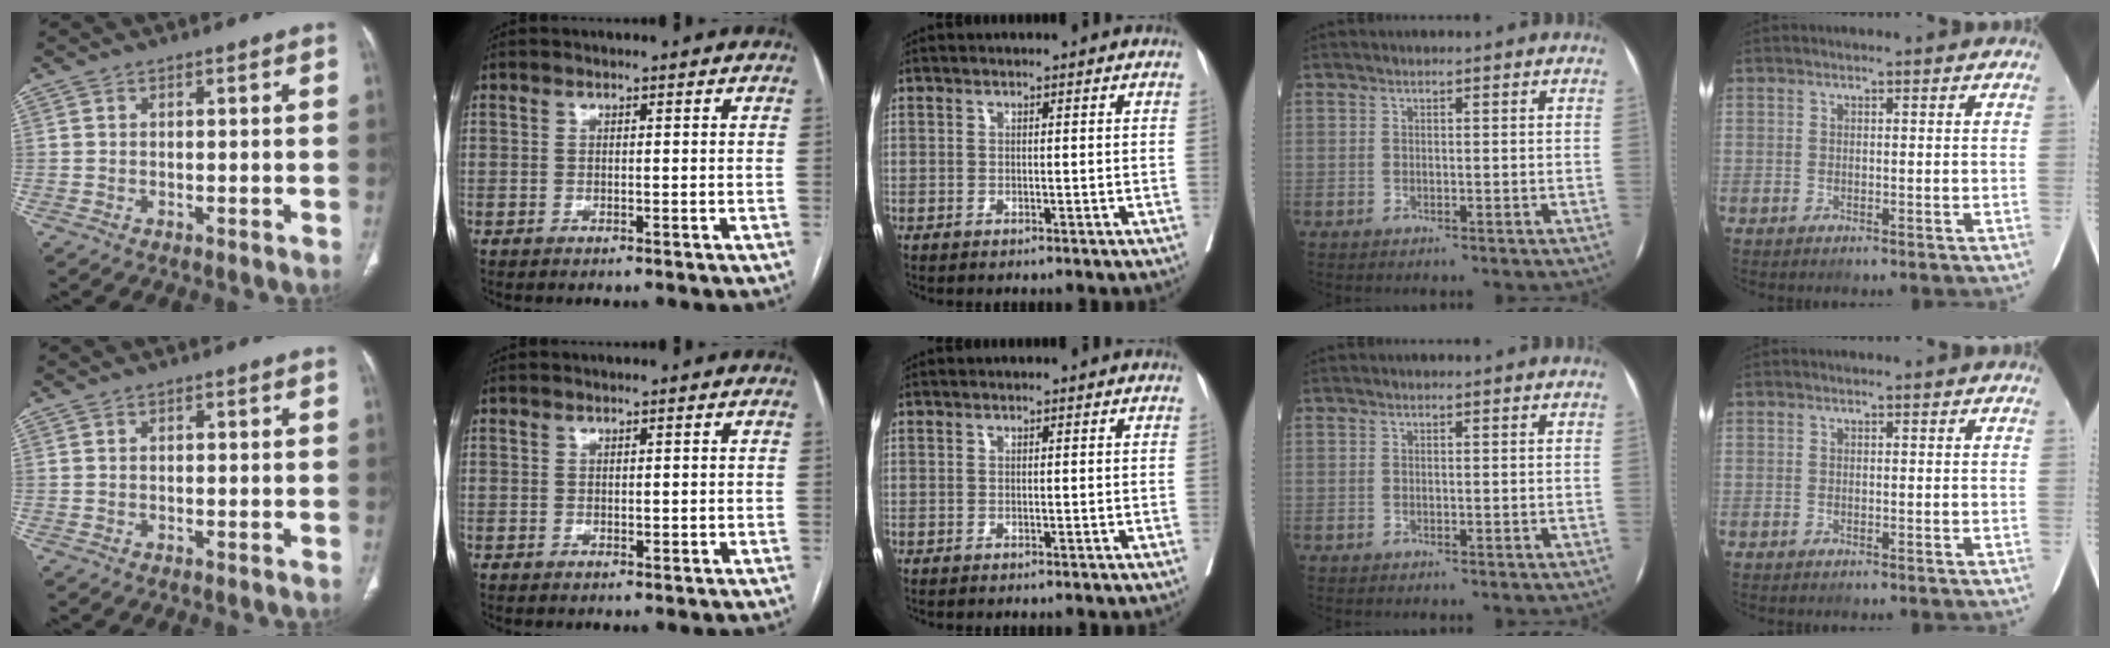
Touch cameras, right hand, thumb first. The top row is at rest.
{"thumb": {"total": 0.6, "force": [0.1, 0.4, 0.5], "torque": [-0.012, 0.005, 0.004]}, "index": {"total": 0.9, "force": [0.1, 0.6, 0.7], "torque": [-0.008, -0.001, 0.004]}}